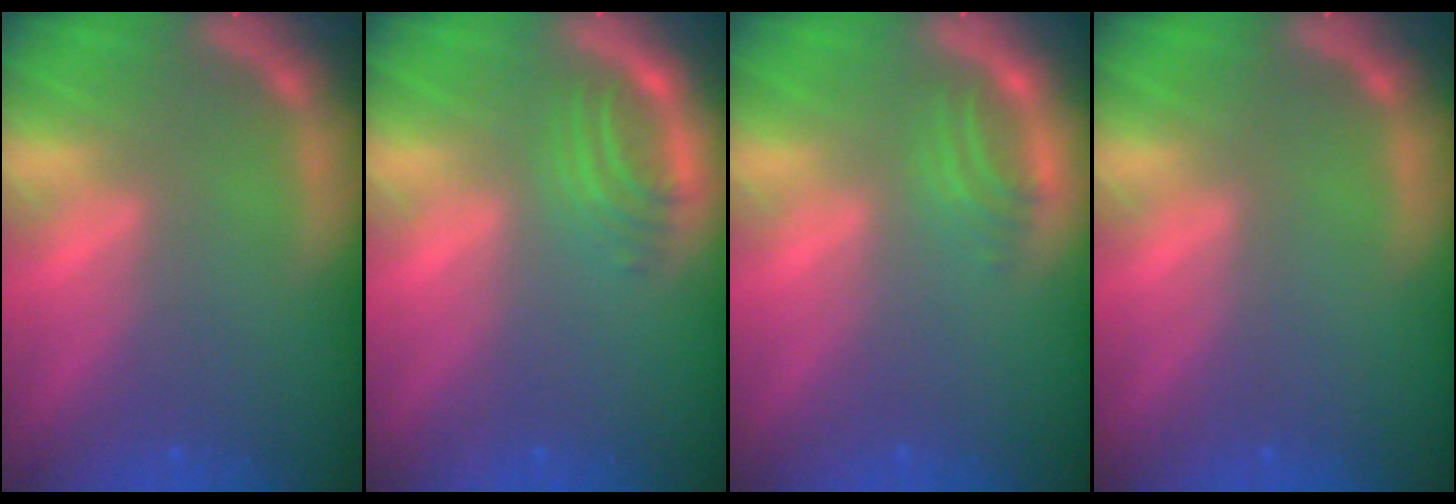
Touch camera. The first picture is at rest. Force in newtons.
{"total": 2.9}
{"total": 2.0}
{"total": 0.0}